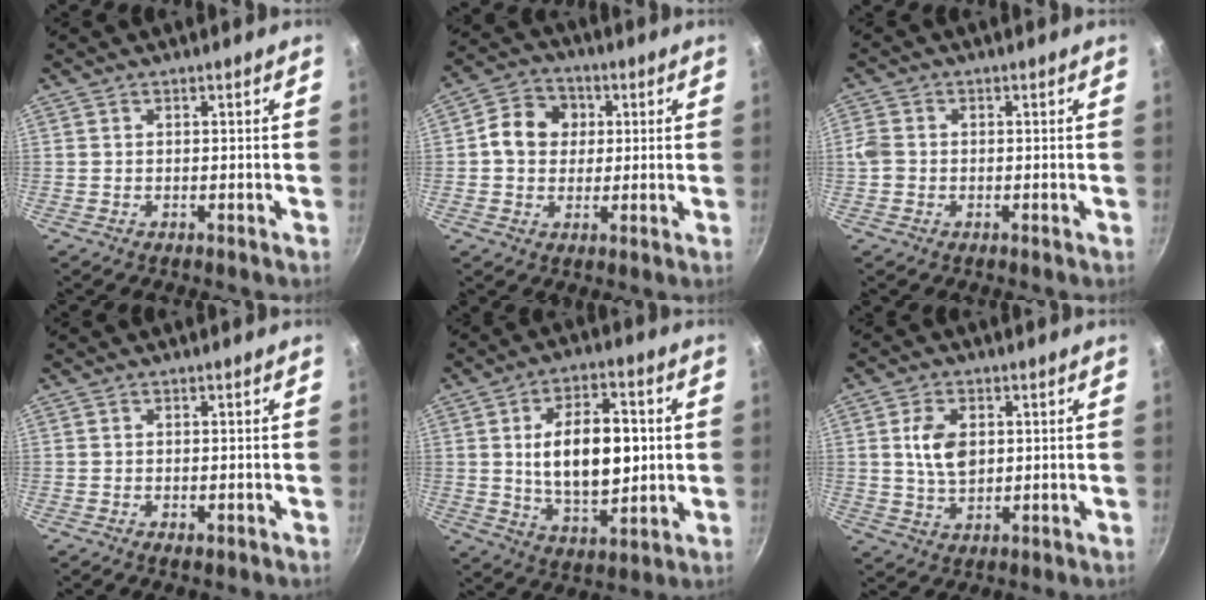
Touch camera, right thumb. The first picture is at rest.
{"total": 9.4, "force": [1.0, 8.0, 4.8], "torque": [-0.057, 0.013, 0.007]}
{"total": 3.0, "force": [-0.4, 2.5, 1.6], "torque": [-0.037, 0.005, -0.011]}
{"total": 1.3, "force": [-0.4, 0.7, 1.0], "torque": [-0.017, -0.002, -0.004]}
{"total": 16.4, "force": [1.5, 8.8, 13.7], "torque": [-0.191, -0.003, 0.029]}
{"total": 7.2, "force": [1.3, 4.5, 5.4], "torque": [-0.091, -0.008, 0.029]}